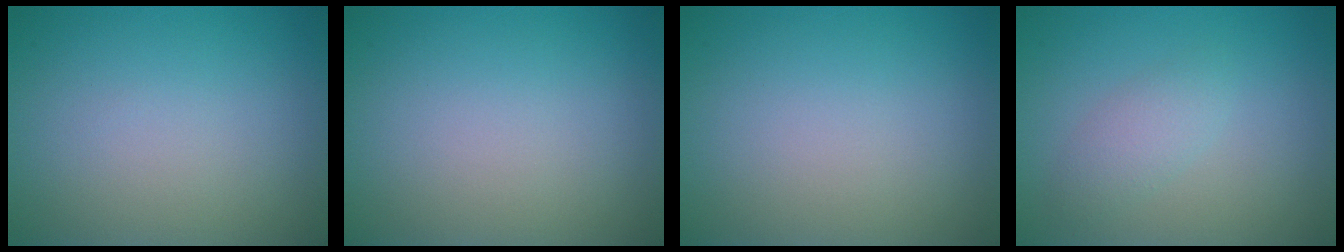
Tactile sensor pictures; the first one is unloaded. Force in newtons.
{"total": 0.0}
{"total": 0.0}
{"total": 1.9, "press": 1.9, "slide": 0.1}